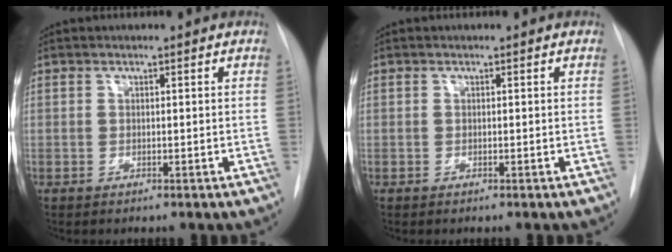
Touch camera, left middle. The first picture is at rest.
{"total": 0.0}